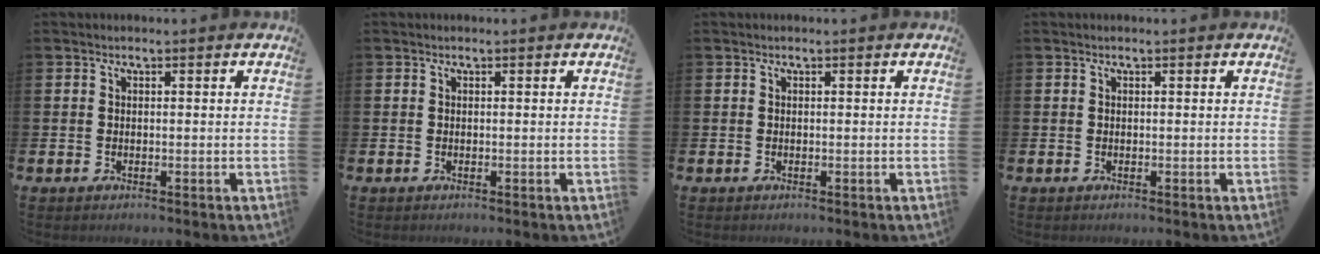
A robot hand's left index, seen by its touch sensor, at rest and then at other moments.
{"total": 0.0}
{"total": 0.0}
{"total": 0.0}